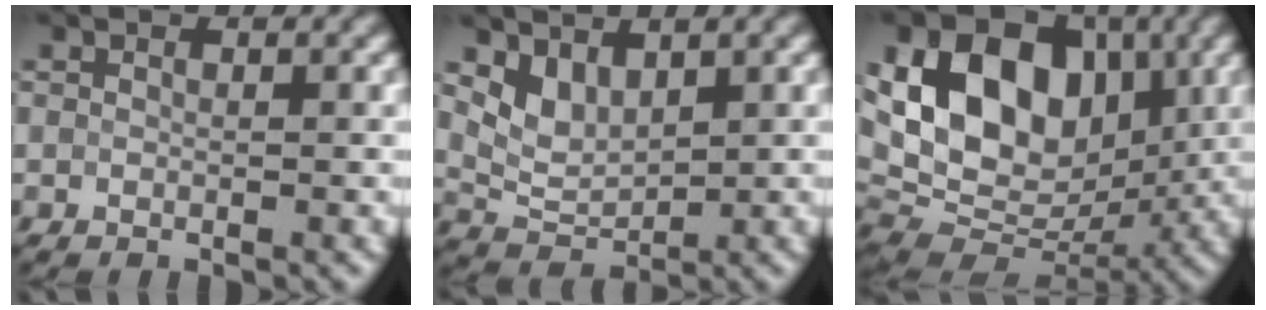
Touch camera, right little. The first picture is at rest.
{"total": 2.7, "force": [1.7, 1.5, 1.5], "torque": [-0.034, -0.009, 0.041]}
{"total": 14.4, "force": [3.4, 9.9, 9.9], "torque": [-0.165, 0.032, 0.054]}